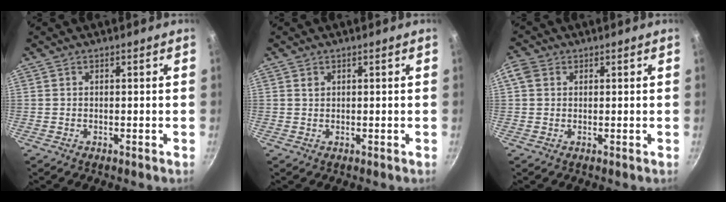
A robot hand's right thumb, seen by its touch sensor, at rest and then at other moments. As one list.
[{"total": 0.8, "force": [0.5, 0.5, 0.3], "torque": [-0.004, -0.003, 0.010]}, {"total": 3.2, "force": [0.9, 2.6, 1.7], "torque": [-0.031, 0.005, 0.011]}]